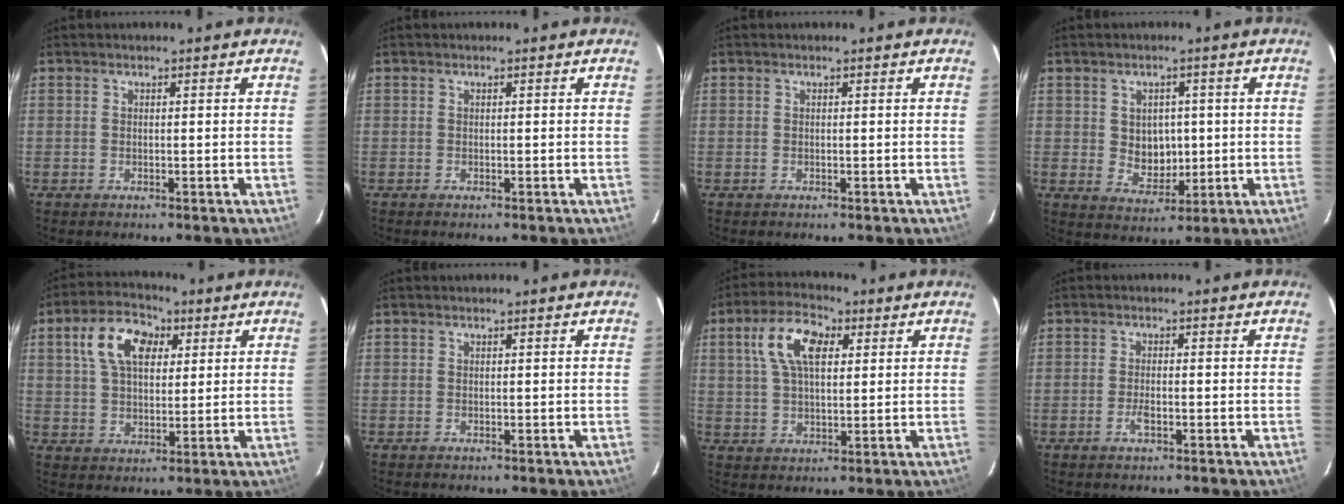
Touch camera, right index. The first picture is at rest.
{"total": 0.0}
{"total": 0.0}
{"total": 6.2, "force": [0.5, 5.0, 3.5], "torque": [-0.059, 0.003, 0.020]}
{"total": 10.9, "force": [4.1, 6.6, 7.6], "torque": [-0.149, 0.033, 0.069]}
{"total": 0.0}
{"total": 9.8, "force": [3.4, 5.0, 7.8], "torque": [-0.152, 0.026, 0.062]}
{"total": 2.3, "force": [-1.0, 0.6, 1.9], "torque": [-0.041, -0.001, -0.018]}